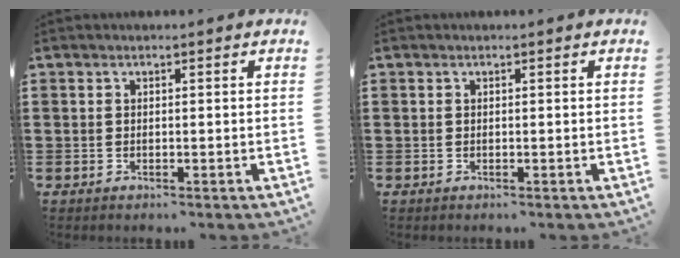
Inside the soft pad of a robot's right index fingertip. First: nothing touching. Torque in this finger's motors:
{"motor_torque": [-0.89, 1.25, 0.00, -0.01]}